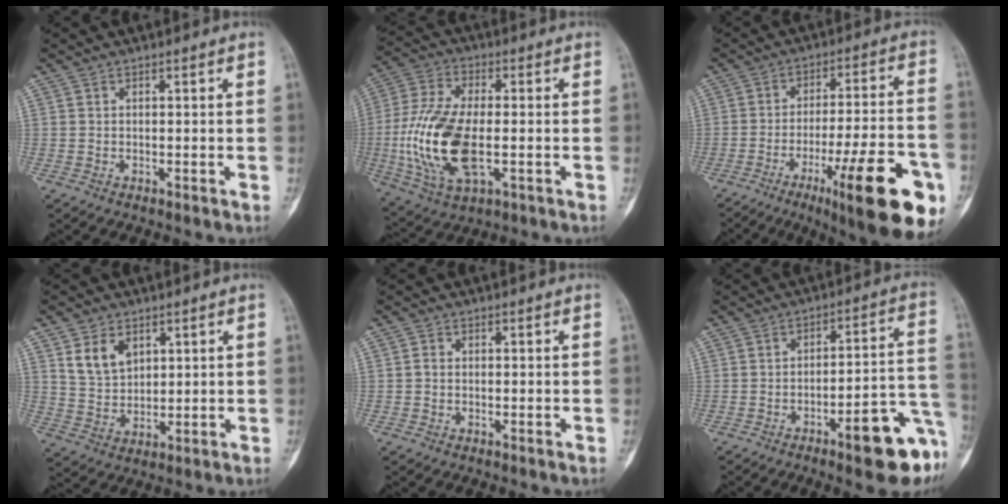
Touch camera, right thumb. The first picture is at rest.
{"total": 17.5, "force": [-2.6, 8.4, 15.2], "torque": [-0.322, 0.001, -0.044]}
{"total": 22.8, "force": [-10.2, 4.7, 19.8], "torque": [-0.235, 0.038, -0.142]}
{"total": 7.2, "force": [3.4, 4.9, 4.0], "torque": [-0.053, -0.020, 0.073]}
{"total": 1.1, "force": [0.0, 1.0, 0.5], "torque": [-0.007, 0.003, -0.002]}
{"total": 15.4, "force": [-7.4, 3.9, 13.0], "torque": [-0.118, 0.056, -0.093]}